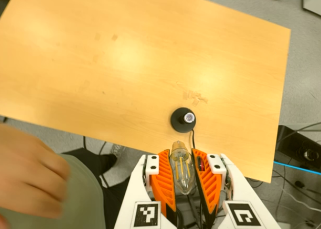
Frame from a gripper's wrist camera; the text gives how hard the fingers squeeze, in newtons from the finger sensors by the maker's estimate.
{"total": 19.5, "left": 20.9, "right": 18.0}